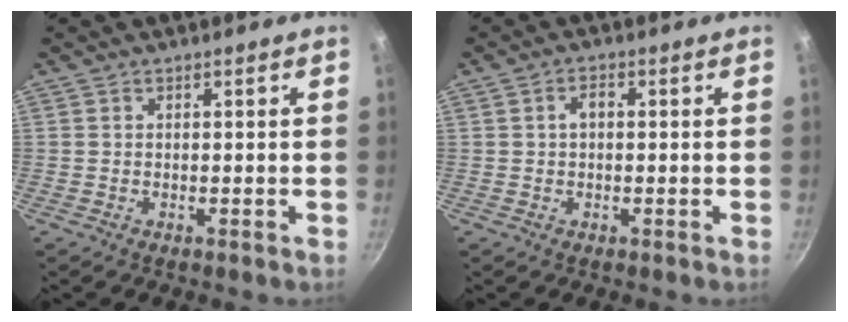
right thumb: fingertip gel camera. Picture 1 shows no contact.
{"total": 2.3, "force": [0.2, 1.4, 1.8], "torque": [-0.027, 0.010, 0.002]}